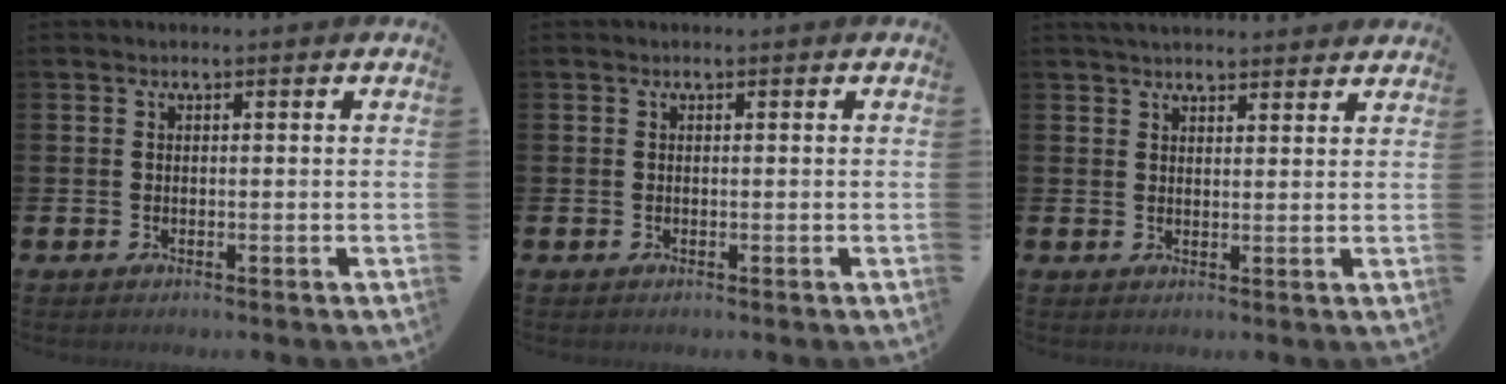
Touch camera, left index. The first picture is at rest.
{"total": 0.0}
{"total": 3.3, "force": [3.2, 0.4, 0.4], "torque": [-0.011, -0.011, 0.059]}